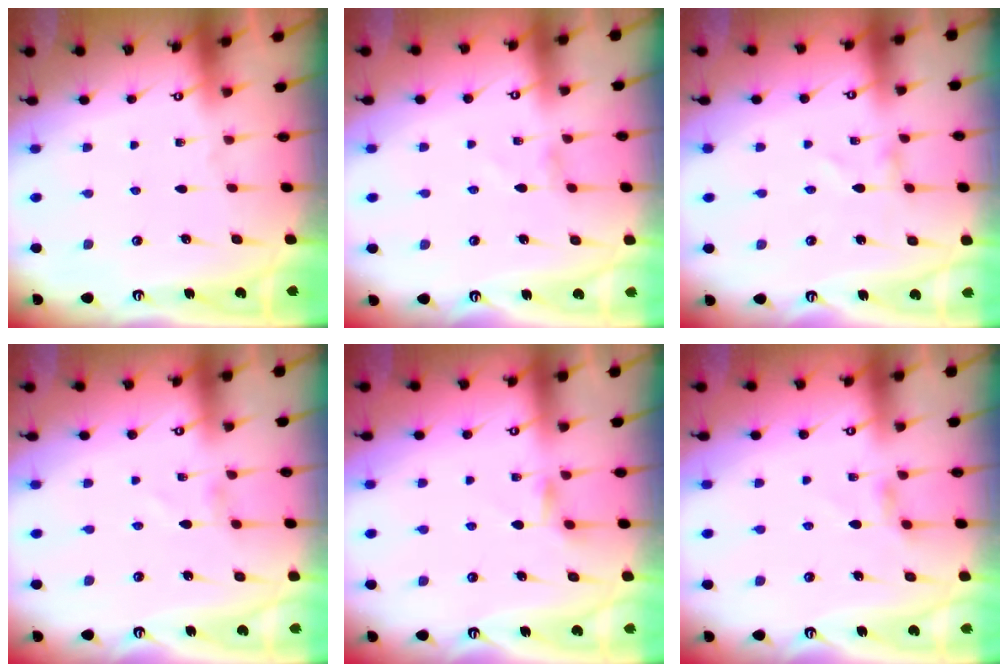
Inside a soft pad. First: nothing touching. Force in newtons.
{"total": 0.9, "press": 0.9, "slide": 0.3}
{"total": 0.9, "press": 0.9, "slide": 0.1}
{"total": 0.6, "press": 0.6, "slide": 0.2}
{"total": 3.8, "press": 3.8, "slide": 0.4}
{"total": 2.4, "press": 2.4, "slide": 0.4}